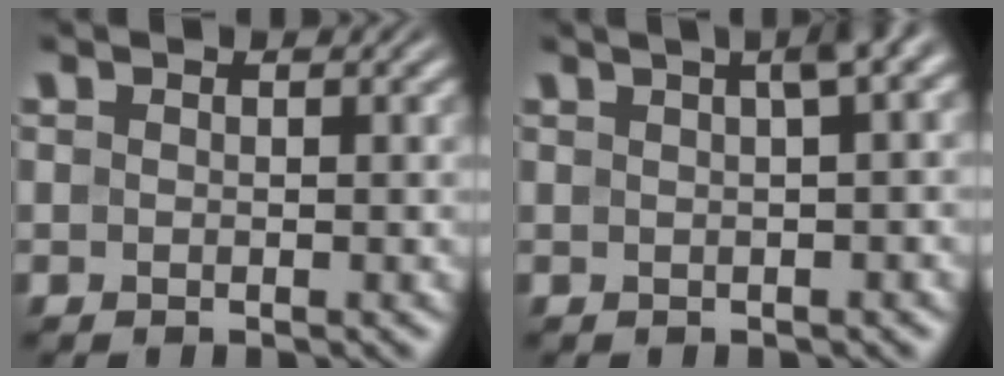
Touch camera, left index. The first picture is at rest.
{"total": 4.7, "force": [1.6, 1.4, 4.2], "torque": [-0.036, 0.021, 0.018]}